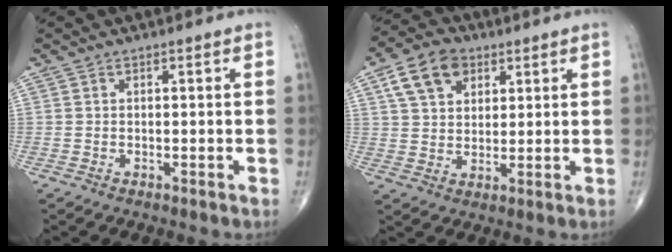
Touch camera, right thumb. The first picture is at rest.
{"total": 10.1, "force": [4.5, 6.9, 5.8], "torque": [-0.086, -0.003, 0.076]}